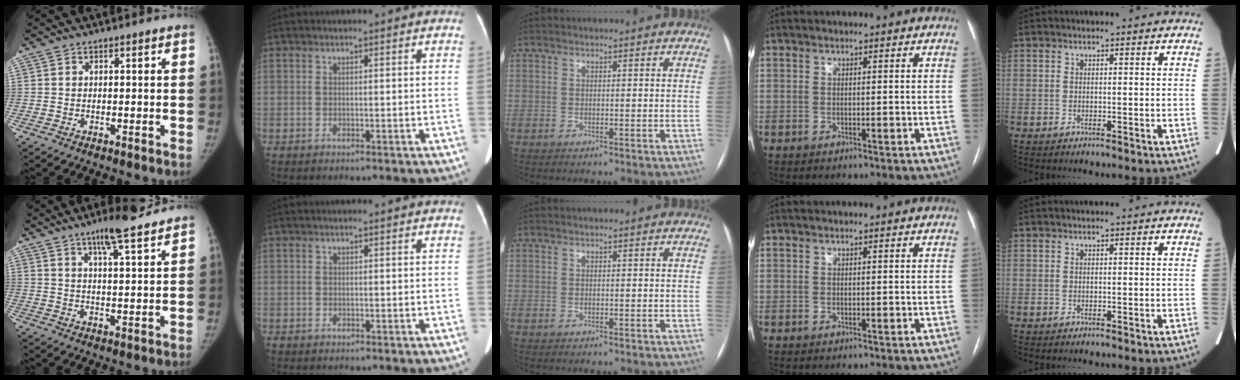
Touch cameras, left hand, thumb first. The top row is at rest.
{"thumb": {"total": 9.7, "force": [7.1, 1.4, 6.4], "torque": [-0.093, -0.033, 0.110]}}